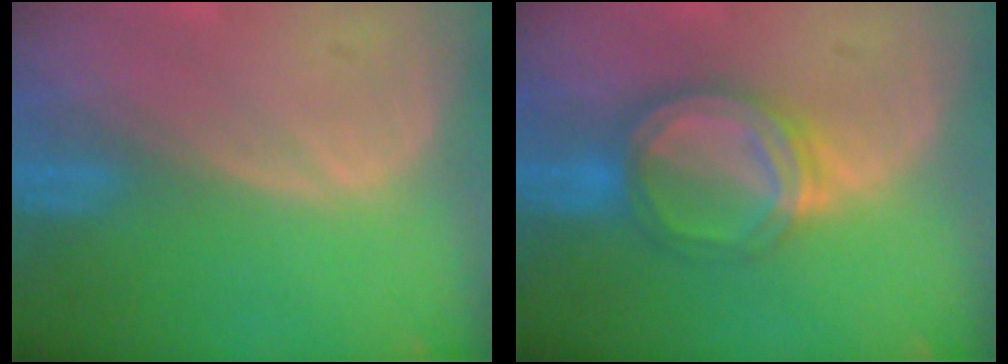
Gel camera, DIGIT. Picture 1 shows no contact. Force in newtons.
{"total": 6.5, "press": 5.8, "slide": 3.0}